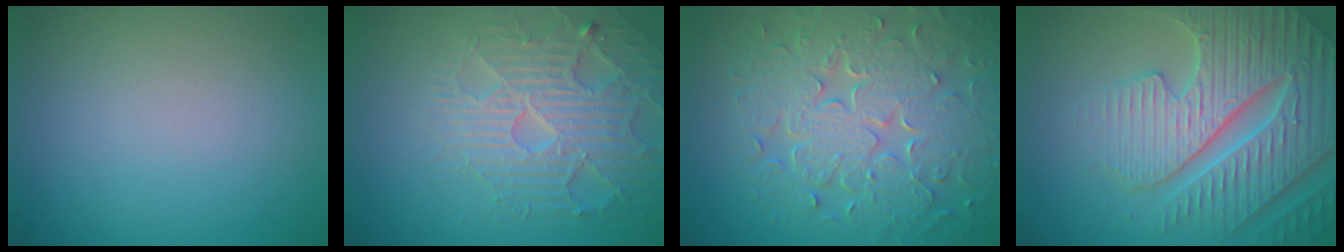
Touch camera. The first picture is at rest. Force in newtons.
{"total": 4.7, "press": 4.6, "slide": 0.9}
{"total": 8.7, "press": 6.4, "slide": 6.0}
{"total": 7.6, "press": 7.4, "slide": 1.7}